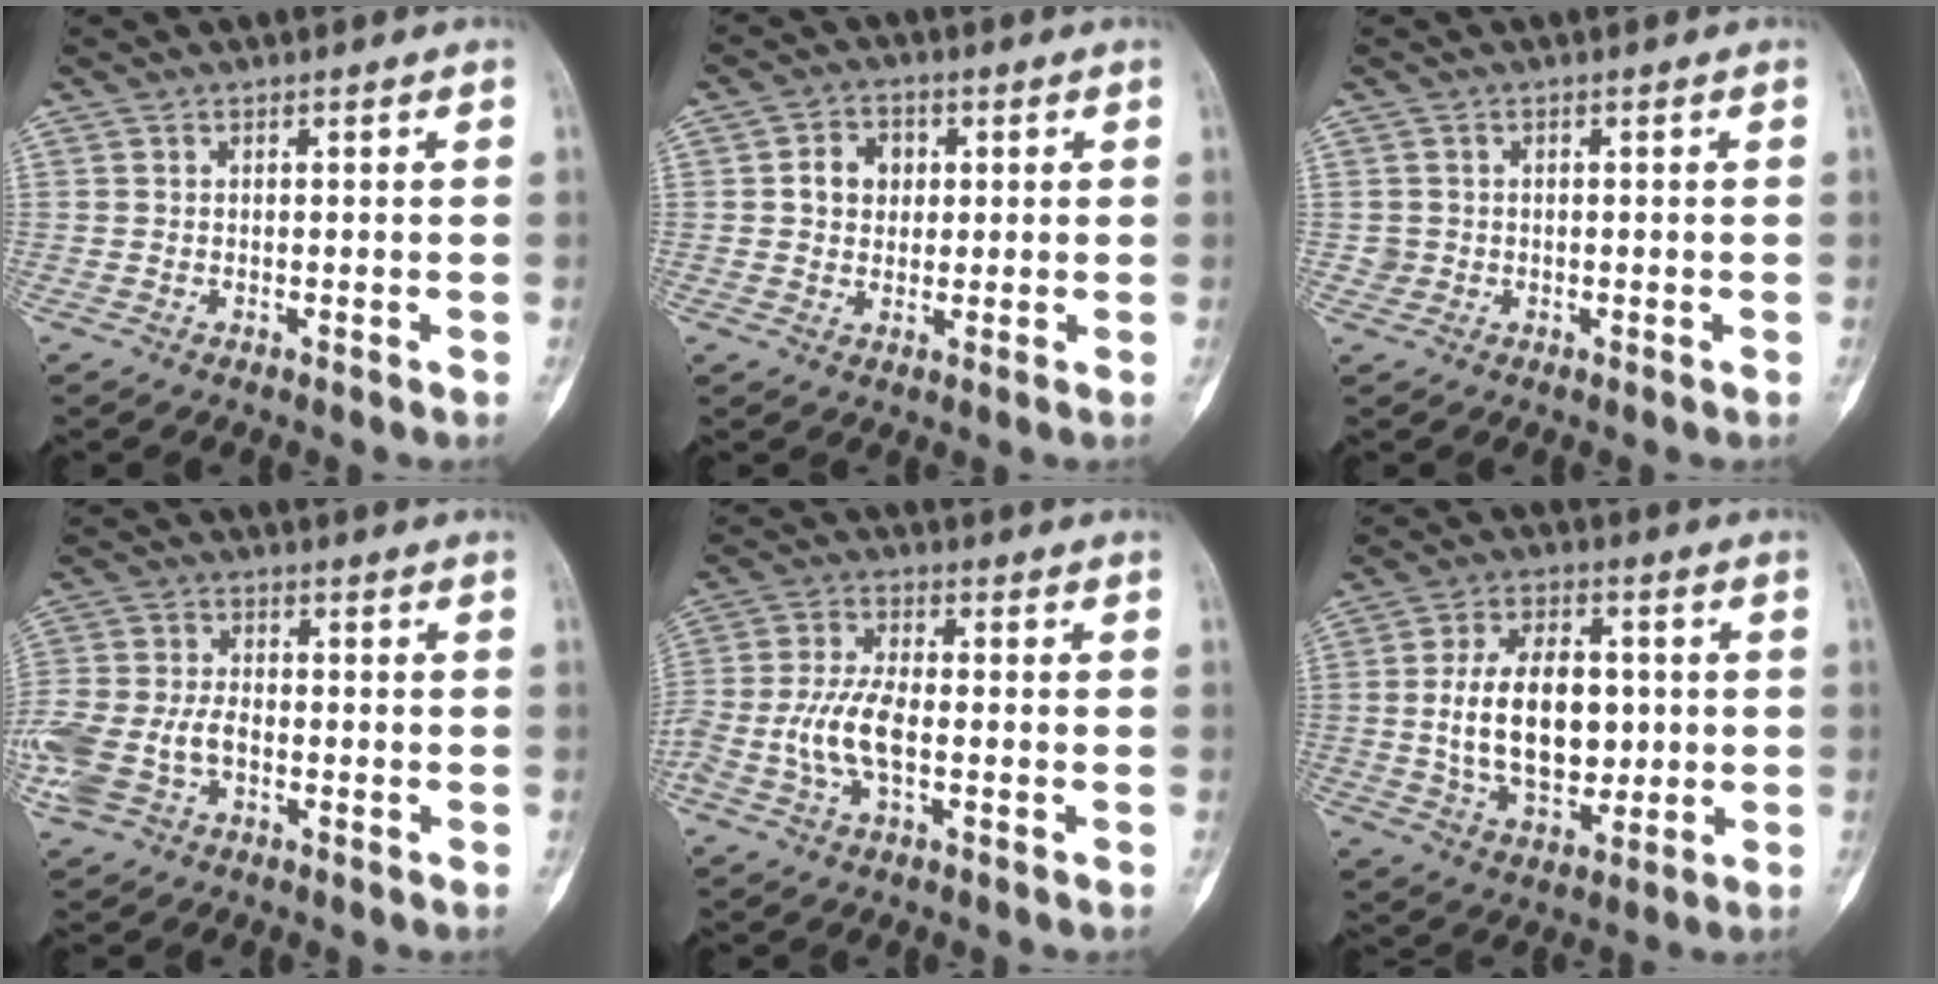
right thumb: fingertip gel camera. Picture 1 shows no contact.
{"total": 5.5, "force": [0.9, 4.5, 2.9], "torque": [-0.025, 0.007, 0.012]}
{"total": 1.6, "force": [-0.1, 1.5, 0.1], "torque": [0.007, 0.007, -0.003]}
{"total": 12.5, "force": [-3.8, 8.3, 8.5], "torque": [-0.210, 0.020, -0.070]}
{"total": 8.5, "force": [-2.2, 4.0, 7.2], "torque": [-0.164, 0.022, -0.046]}
{"total": 15.8, "force": [0.3, 9.7, 12.6], "torque": [-0.186, 0.004, 0.013]}